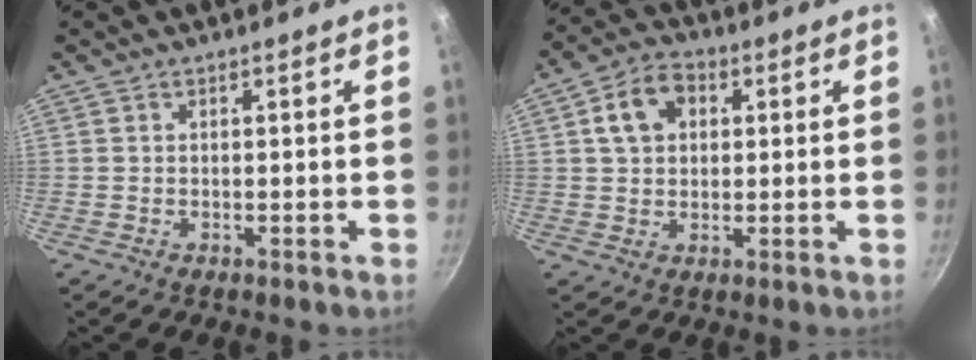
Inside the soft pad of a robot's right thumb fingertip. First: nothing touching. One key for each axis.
{"total": 8.3, "fx": 2.2, "fy": 6.2, "fz": 5.1, "tx": -0.064, "ty": 0.014, "tz": 0.029}